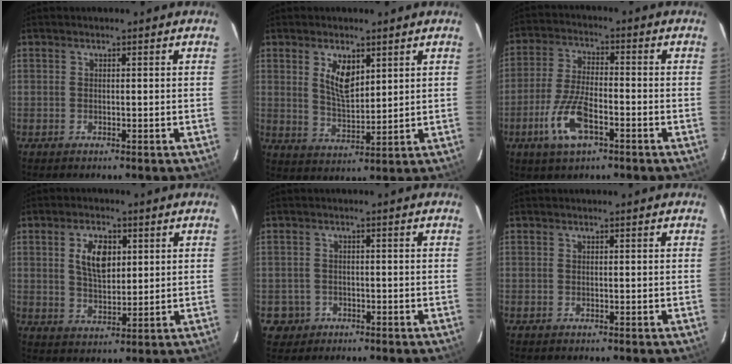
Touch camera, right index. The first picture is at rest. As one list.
[{"total": 7.2, "force": [3.2, 4.0, 5.0], "torque": [-0.086, 0.002, 0.065]}, {"total": 10.1, "force": [-4.6, 3.7, 8.2], "torque": [-0.179, -0.006, -0.086]}, {"total": 7.4, "force": [2.3, 3.9, 5.9], "torque": [-0.108, 0.008, 0.046]}, {"total": 4.0, "force": [-1.3, 3.8, 0.3], "torque": [-0.017, 0.015, -0.016]}, {"total": 0.0}]